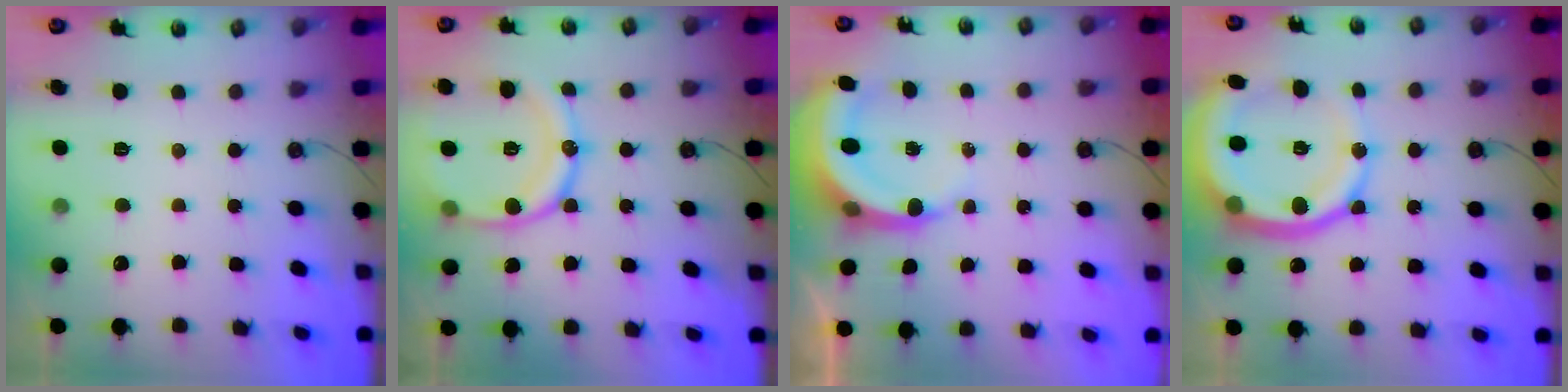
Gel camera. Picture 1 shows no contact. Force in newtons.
{"total": 16.8, "press": 16.8, "slide": 1.1}
{"total": 5.3, "press": 5.3, "slide": 0.6}
{"total": 19.8, "press": 19.5, "slide": 3.1}